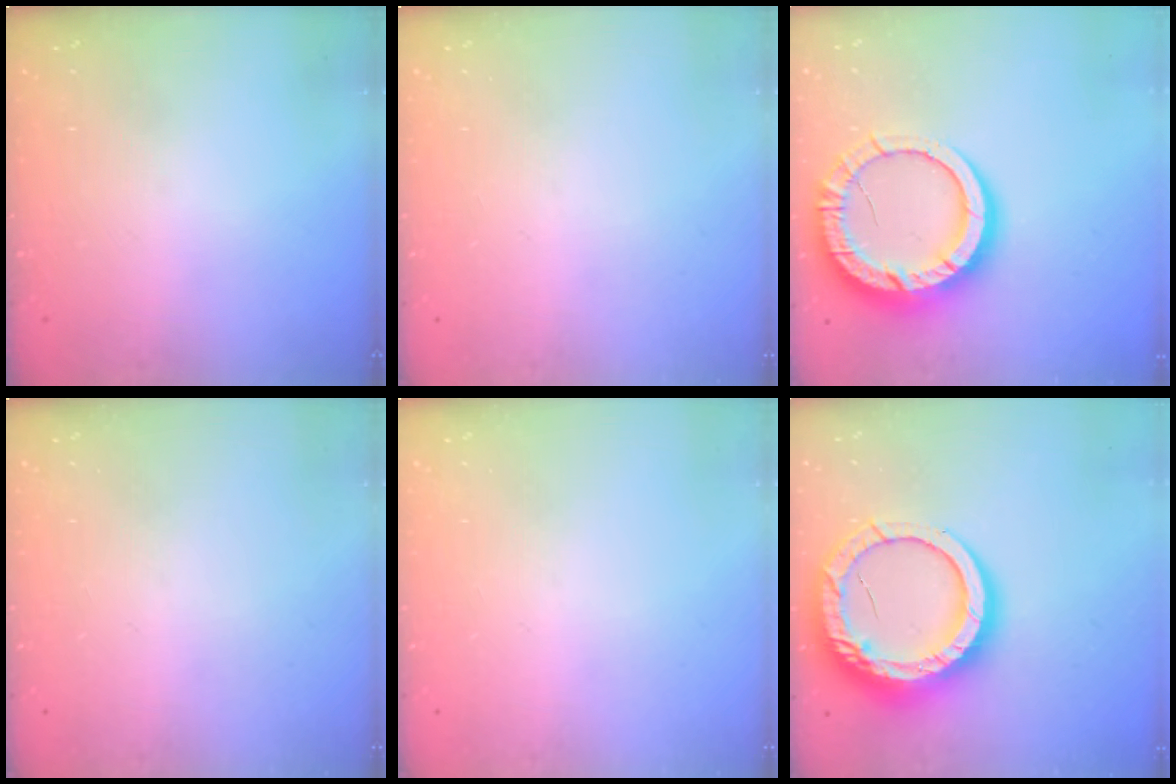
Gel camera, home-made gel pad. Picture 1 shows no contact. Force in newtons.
{"total": 0.0}
{"total": 16.6, "press": 16.6, "slide": 1.6}
{"total": 0.0}
{"total": 0.0}
{"total": 21.8, "press": 21.7, "slide": 2.1}